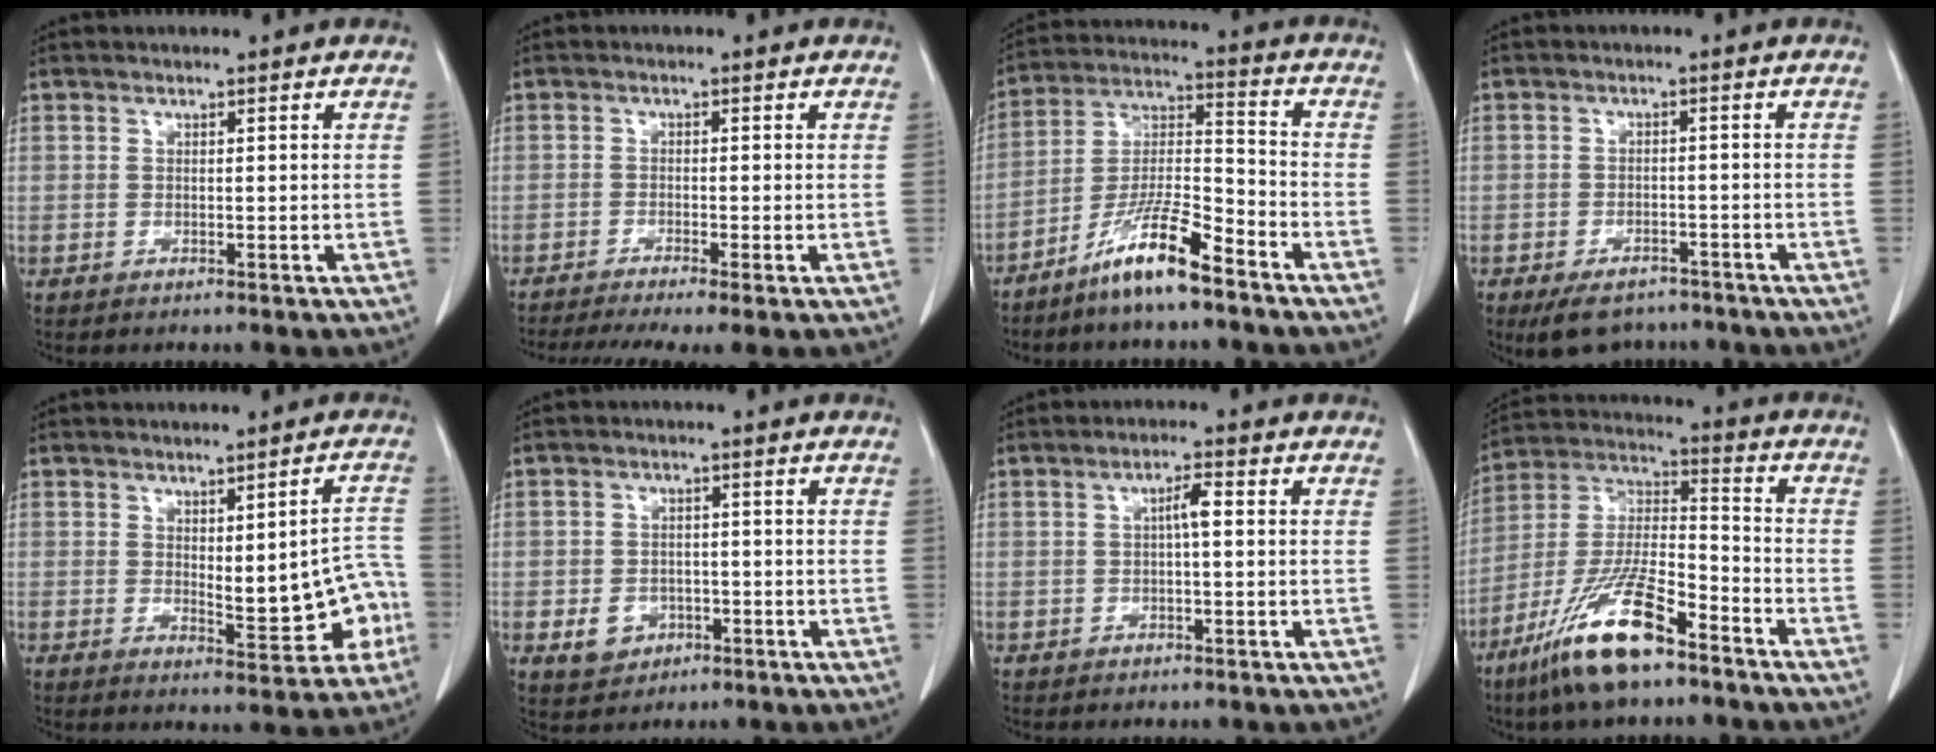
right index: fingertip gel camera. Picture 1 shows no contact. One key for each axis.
{"total": 8.1, "fx": -5.9, "fy": 0.7, "fz": 5.4, "tx": -0.087, "ty": -0.011, "tz": -0.096}
{"total": 11.3, "fx": -7.9, "fy": 1.0, "fz": 7.9, "tx": -0.157, "ty": -0.009, "tz": -0.153}
{"total": 7.4, "fx": -6.1, "fy": 3.3, "fz": 2.6, "tx": -0.034, "ty": -0.003, "tz": -0.089}
{"total": 9.6, "fx": -1.4, "fy": 3.0, "fz": 9.0, "tx": -0.102, "ty": 0.016, "tz": -0.008}
{"total": 4.4, "fx": -1.5, "fy": 3.8, "fz": 1.8, "tx": -0.025, "ty": 0.004, "tz": -0.012}
{"total": 2.6, "fx": 0.2, "fy": 0.4, "fz": 2.6, "tx": -0.044, "ty": 0.005, "tz": 0.003}
{"total": 15.5, "fx": -10.0, "fy": 3.2, "fz": 11.4, "tx": -0.235, "ty": -0.013, "tz": -0.186}